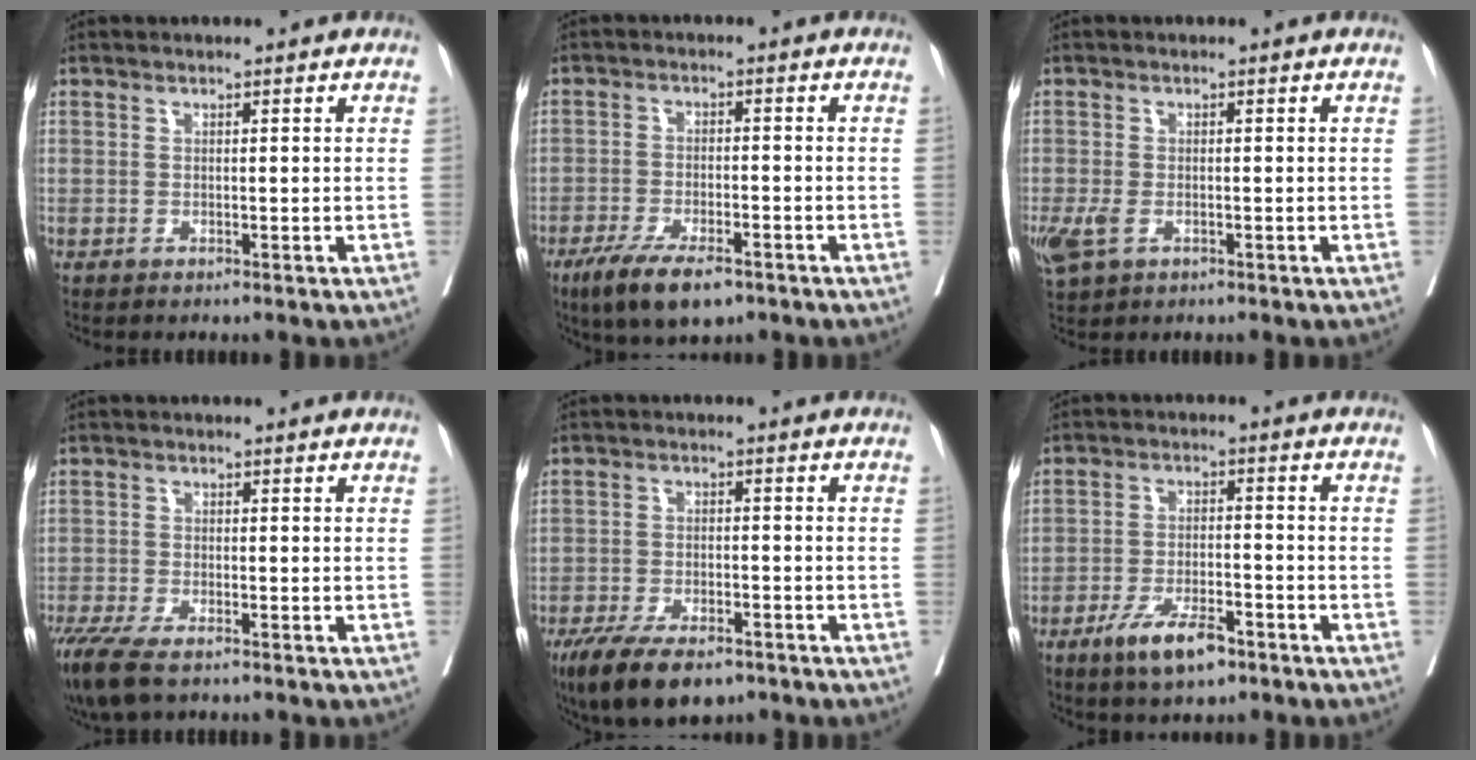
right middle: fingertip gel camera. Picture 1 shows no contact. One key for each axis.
{"total": 8.8, "fx": -5.9, "fy": 2.8, "fz": 5.9, "tx": -0.102, "ty": -0.012, "tz": -0.098}
{"total": 4.0, "fx": -1.5, "fy": 2.4, "fz": 2.9, "tx": -0.073, "ty": -0.010, "tz": -0.021}
{"total": 7.9, "fx": -5.8, "fy": 2.3, "fz": 4.9, "tx": -0.087, "ty": -0.018, "tz": -0.099}
{"total": 10.6, "fx": -7.5, "fy": 4.0, "fz": 6.3, "tx": -0.104, "ty": -0.011, "tz": -0.121}
{"total": 7.4, "fx": -4.8, "fy": 2.4, "fz": 5.2, "tx": -0.097, "ty": -0.005, "tz": -0.078}